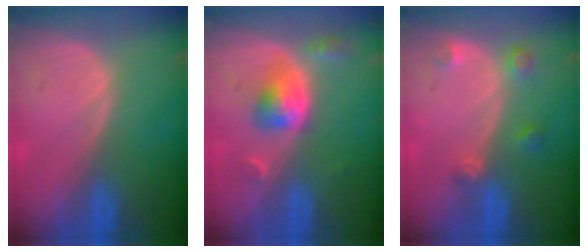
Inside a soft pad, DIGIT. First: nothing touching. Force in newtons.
{"total": 5.2, "press": 4.8, "slide": 2.0}
{"total": 2.7, "press": 2.7, "slide": 0.3}